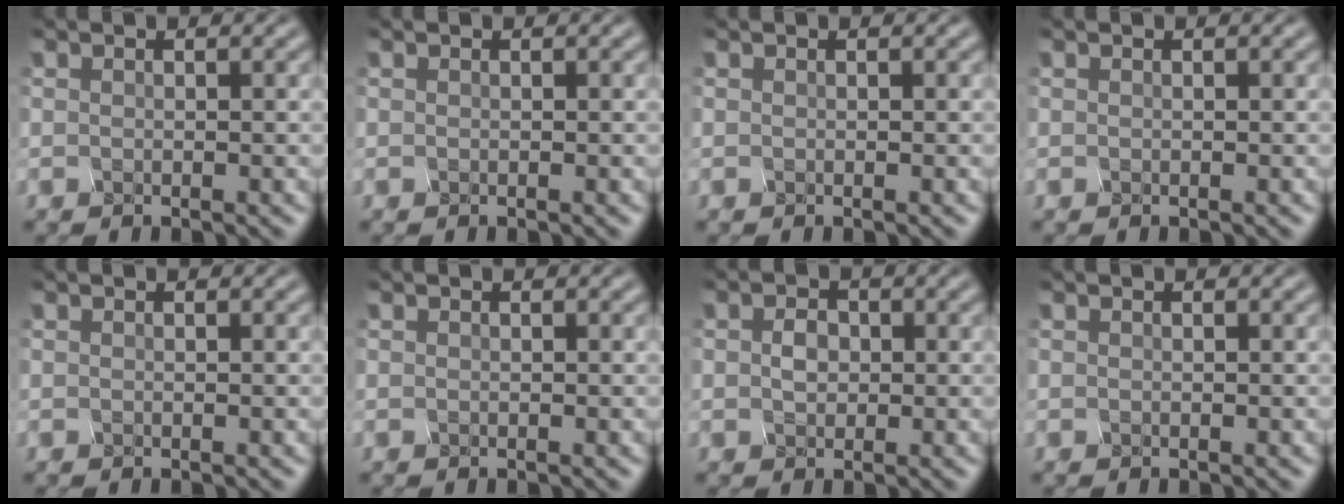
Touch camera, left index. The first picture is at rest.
{"total": 0.0}
{"total": 0.0}
{"total": 0.0}
{"total": 0.0}
{"total": 0.0}
{"total": 1.1, "force": [-0.1, -0.4, -1.0], "torque": [-0.017, 0.000, 0.020]}
{"total": 0.0}